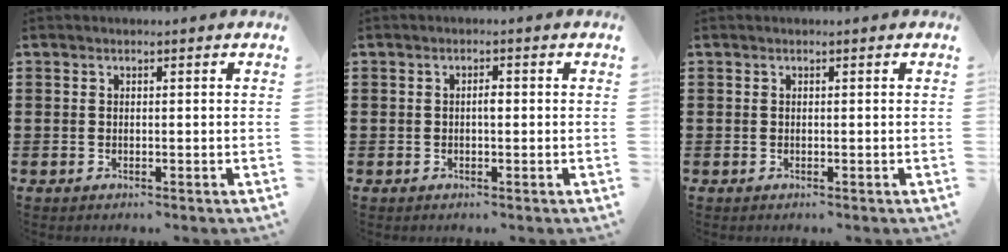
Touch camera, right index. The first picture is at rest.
{"total": 1.4, "force": [-0.1, 0.5, 1.3], "torque": [-0.025, -0.001, -0.003]}
{"total": 0.0}